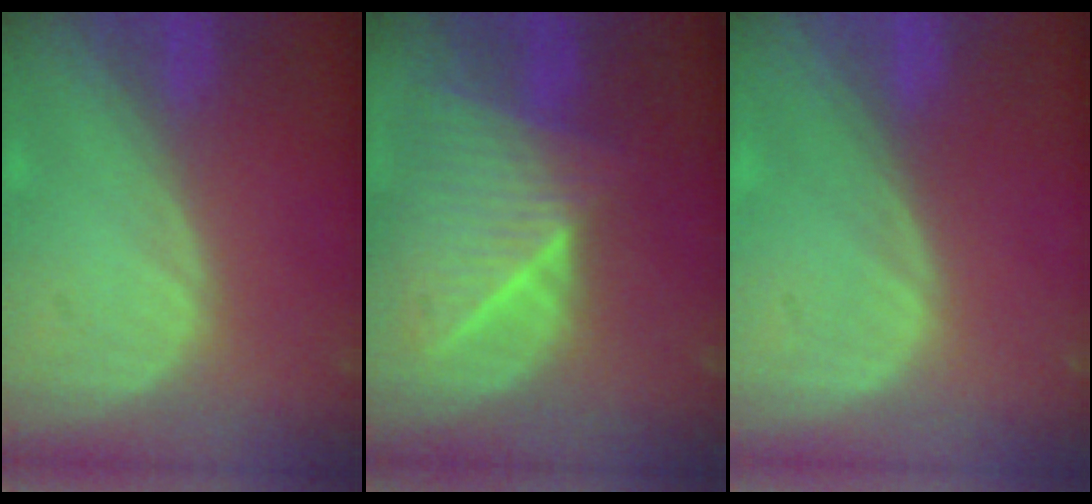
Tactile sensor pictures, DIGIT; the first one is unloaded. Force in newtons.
{"total": 9.0, "press": 8.0, "slide": 4.1}
{"total": 0.0}